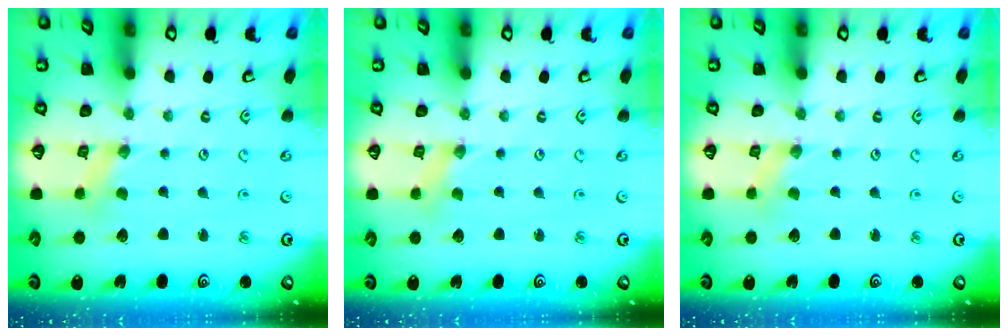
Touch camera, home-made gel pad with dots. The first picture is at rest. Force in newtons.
{"total": 0.0}
{"total": 0.0}